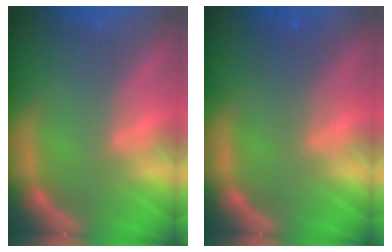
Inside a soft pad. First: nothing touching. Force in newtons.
{"total": 2.4}